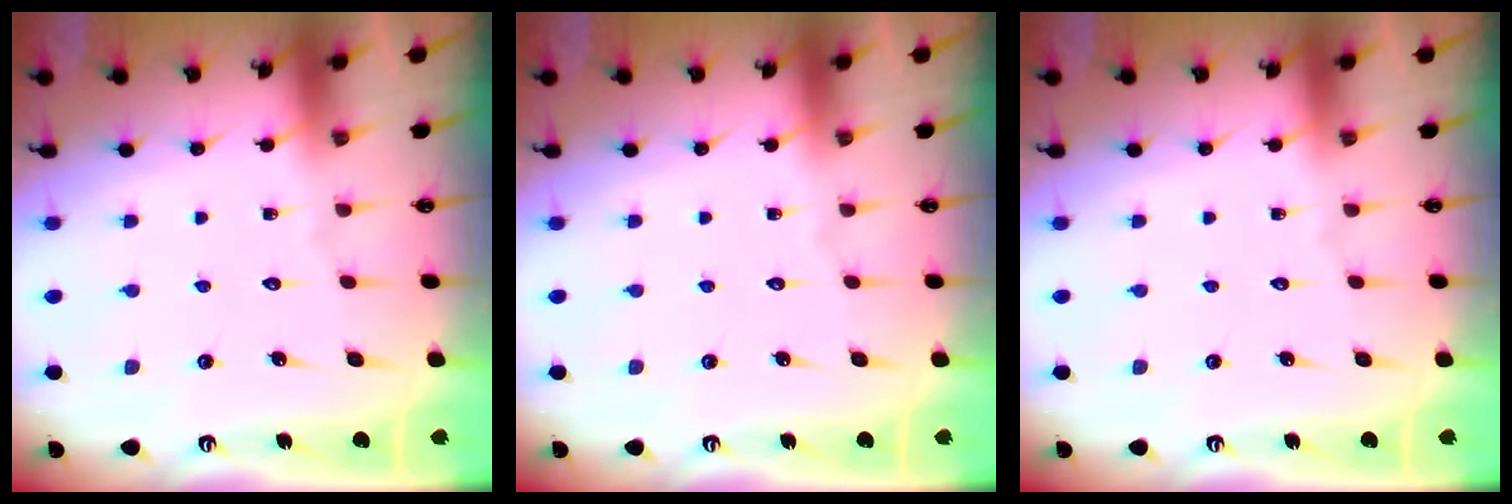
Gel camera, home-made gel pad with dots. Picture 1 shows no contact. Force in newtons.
{"total": 0.0}
{"total": 0.0}